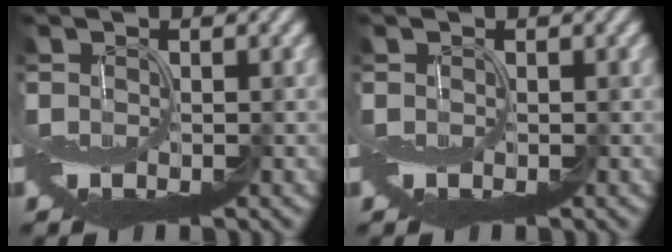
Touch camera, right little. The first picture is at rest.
{"total": 0.0}